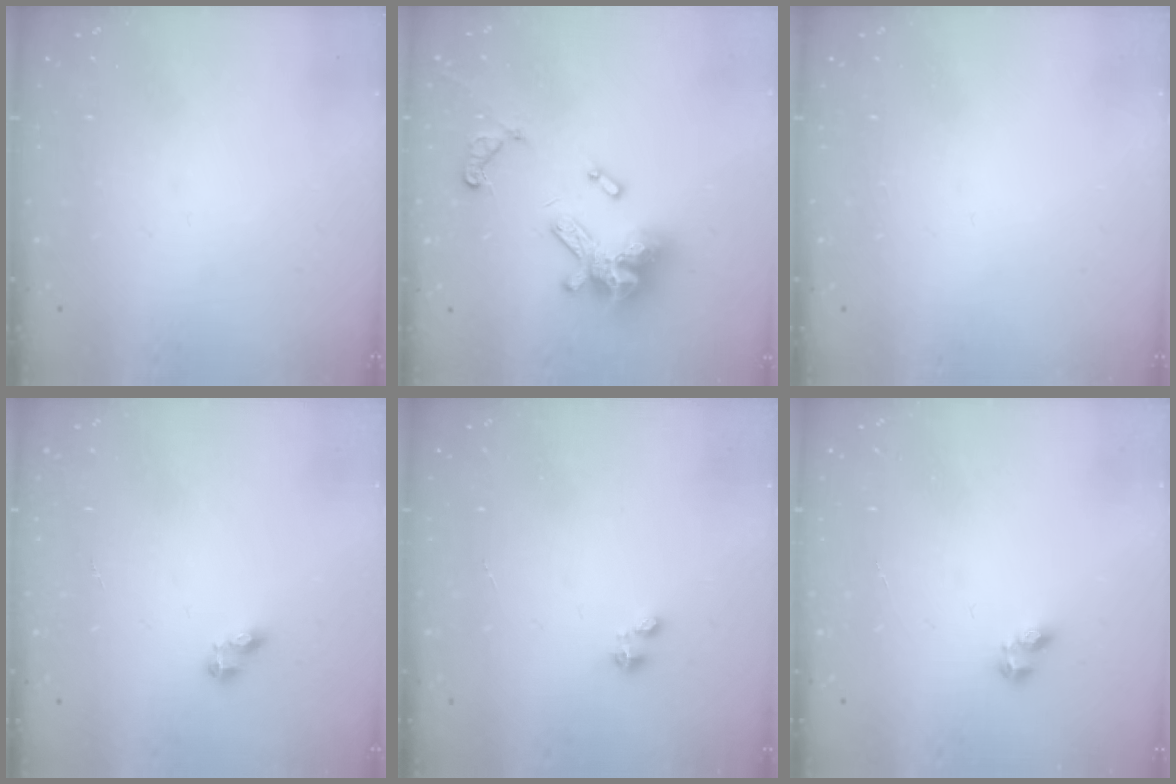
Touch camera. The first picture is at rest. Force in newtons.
{"total": 15.1, "press": 15.1, "slide": 1.0}
{"total": 0.0}
{"total": 2.8, "press": 2.8, "slide": 0.4}
{"total": 0.0}
{"total": 2.5, "press": 2.3, "slide": 0.9}